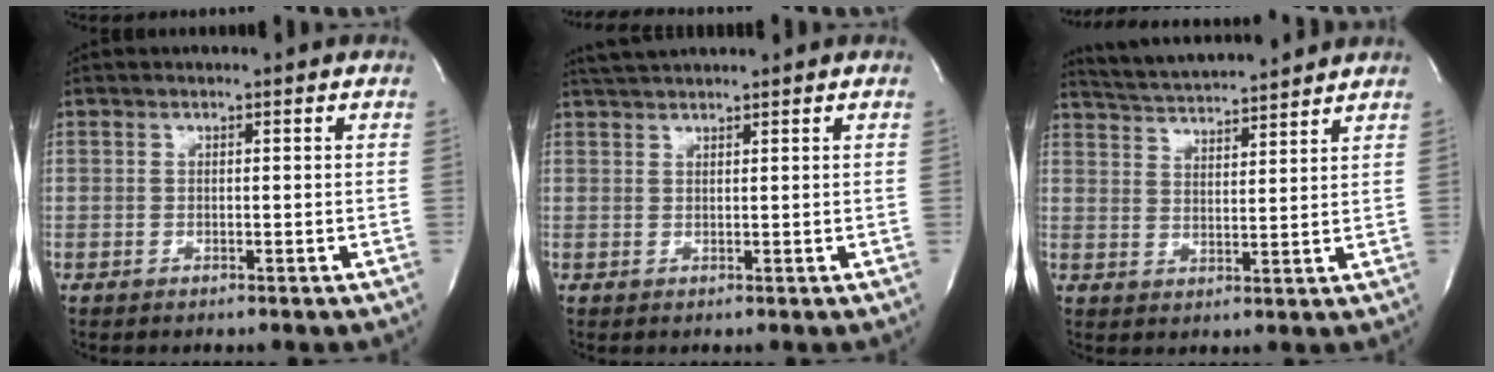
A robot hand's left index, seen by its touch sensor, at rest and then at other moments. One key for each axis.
{"total": 3.5, "fx": 3.3, "fy": -0.3, "fz": 1.2, "tx": -0.020, "ty": 0.024, "tz": 0.062}
{"total": 11.7, "fx": 11.1, "fy": 0.3, "fz": 3.8, "tx": -0.077, "ty": 0.018, "tz": 0.174}